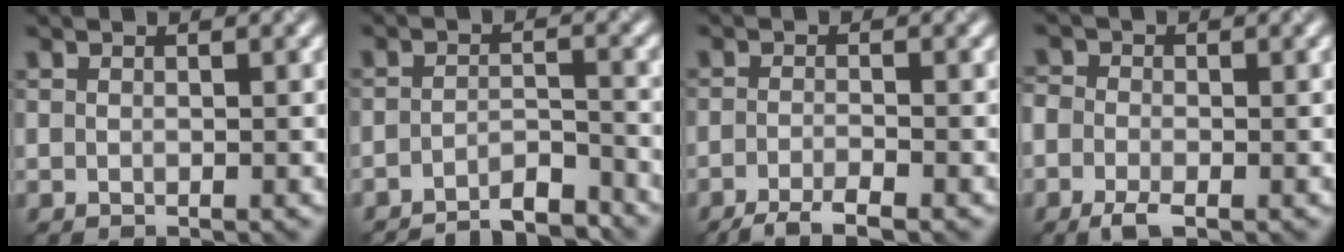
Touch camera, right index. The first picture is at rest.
{"total": 4.9, "force": [-4.5, 0.8, 1.9], "torque": [-0.027, -0.002, -0.073]}
{"total": 3.2, "force": [-2.3, 0.6, 2.2], "torque": [-0.040, -0.003, -0.049]}
{"total": 2.6, "force": [-1.4, 1.5, 1.6], "torque": [-0.036, -0.003, -0.036]}